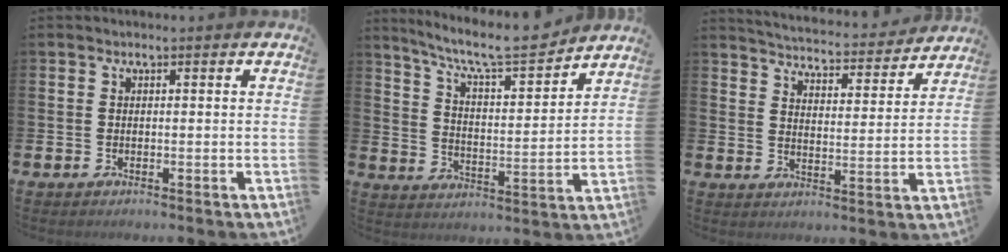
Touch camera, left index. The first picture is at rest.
{"total": 8.8, "force": [7.9, 1.3, 3.5], "torque": [-0.085, -0.059, 0.132]}
{"total": 4.8, "force": [4.8, 0.5, 0.3], "torque": [-0.023, -0.043, 0.078]}